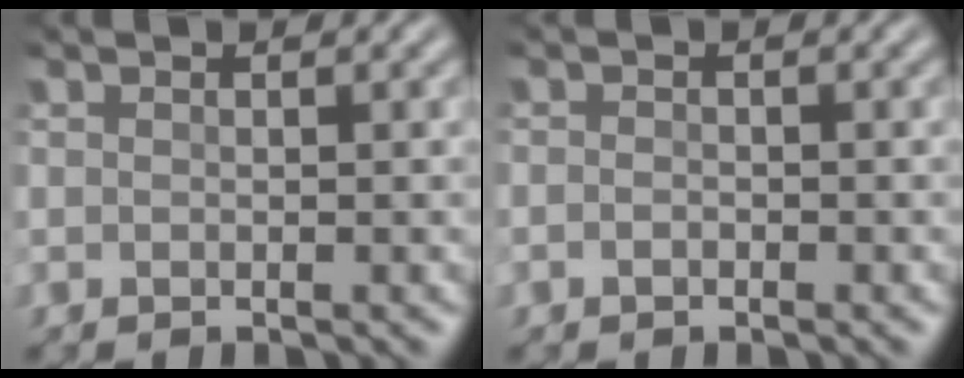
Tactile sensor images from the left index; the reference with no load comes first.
{"total": 0.6, "force": [-0.4, 0.4, 0.3], "torque": [-0.006, 0.003, -0.009]}